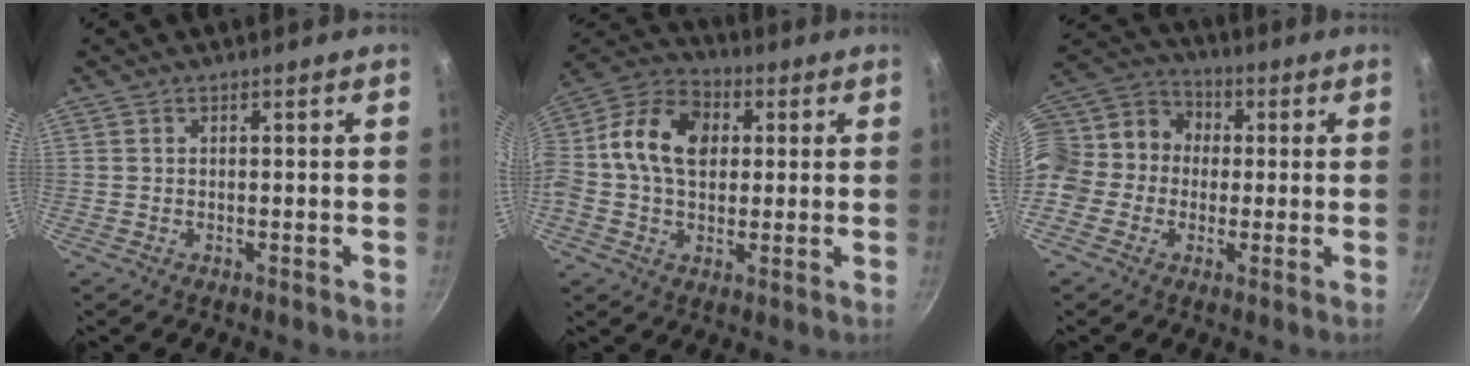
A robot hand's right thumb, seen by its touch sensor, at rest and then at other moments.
{"total": 15.2, "force": [2.1, 11.0, 10.3], "torque": [-0.158, 0.024, 0.014]}
{"total": 16.9, "force": [0.0, 14.9, 8.0], "torque": [-0.147, 0.053, -0.016]}